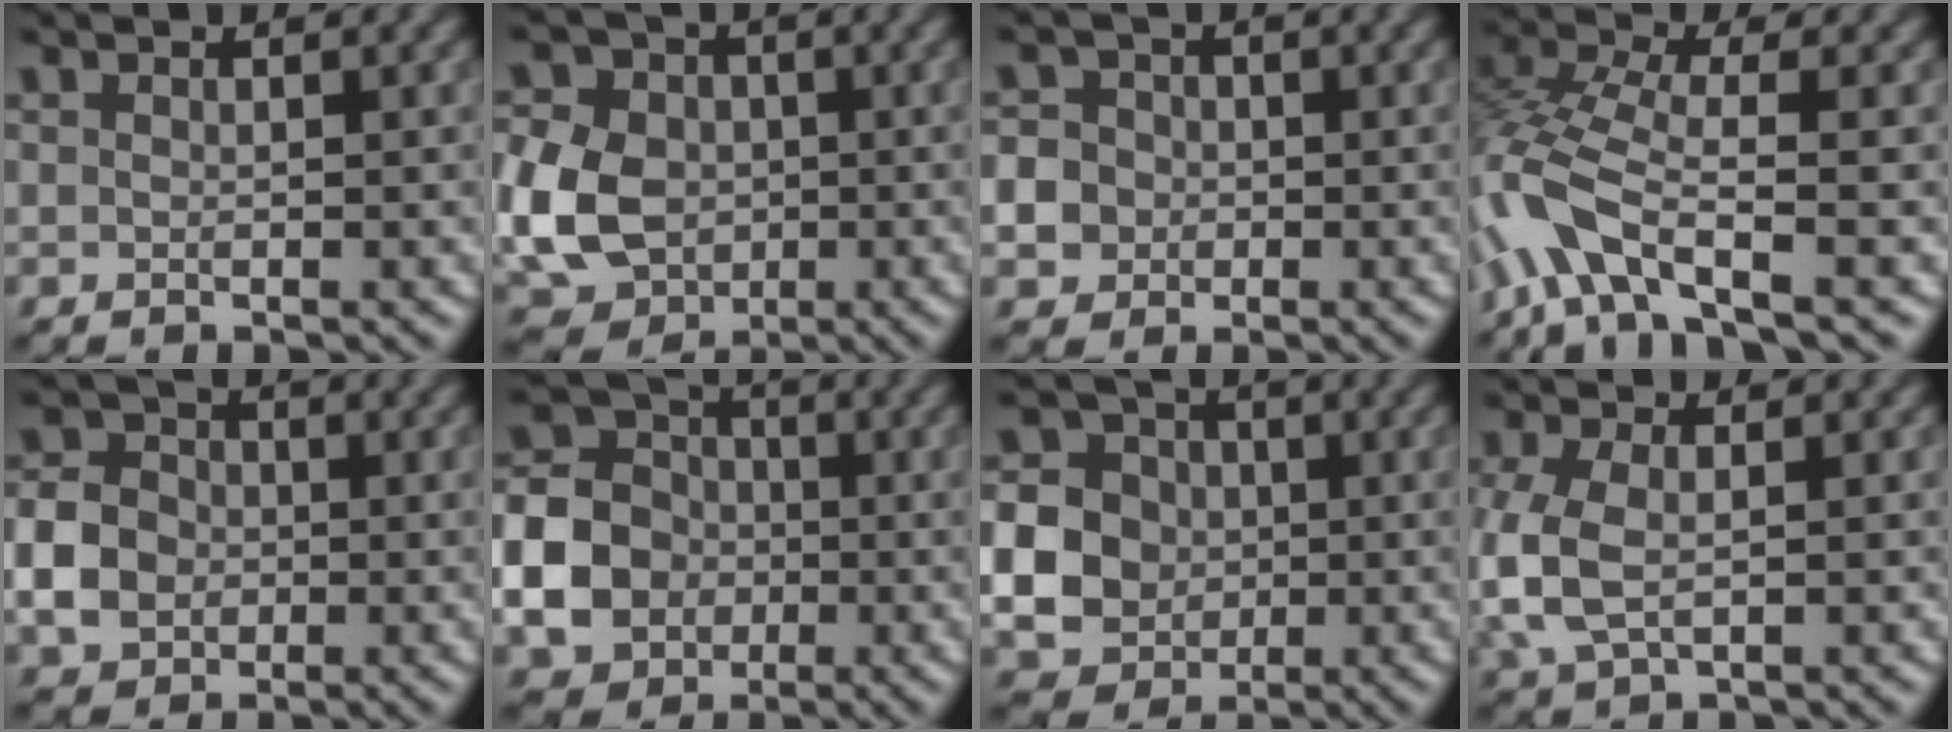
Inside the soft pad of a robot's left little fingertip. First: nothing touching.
{"total": 10.0, "force": [-1.5, 8.0, 5.8], "torque": [-0.132, -0.007, -0.041]}
{"total": 7.1, "force": [-1.4, 6.6, 2.1], "torque": [-0.041, 0.014, -0.050]}
{"total": 6.9, "force": [-3.6, 2.4, 5.4], "torque": [-0.121, 0.006, -0.092]}
{"total": 4.8, "force": [-1.5, 4.1, 2.1], "torque": [-0.043, 0.001, -0.038]}
{"total": 8.6, "force": [-2.5, 7.4, 3.7], "torque": [-0.097, -0.006, -0.063]}
{"total": 12.5, "force": [-1.2, 11.7, 4.1], "torque": [-0.116, -0.003, -0.044]}
{"total": 4.3, "force": [-0.8, 2.4, 3.5], "torque": [-0.099, -0.007, -0.016]}